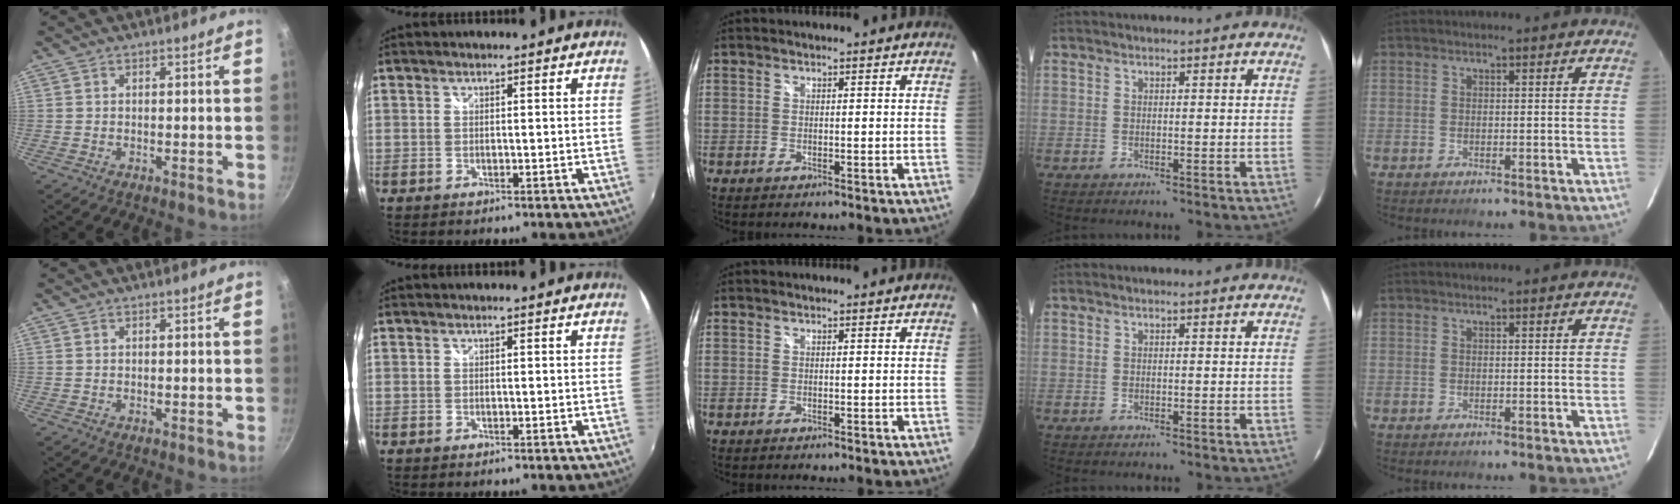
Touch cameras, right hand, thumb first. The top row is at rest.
{}